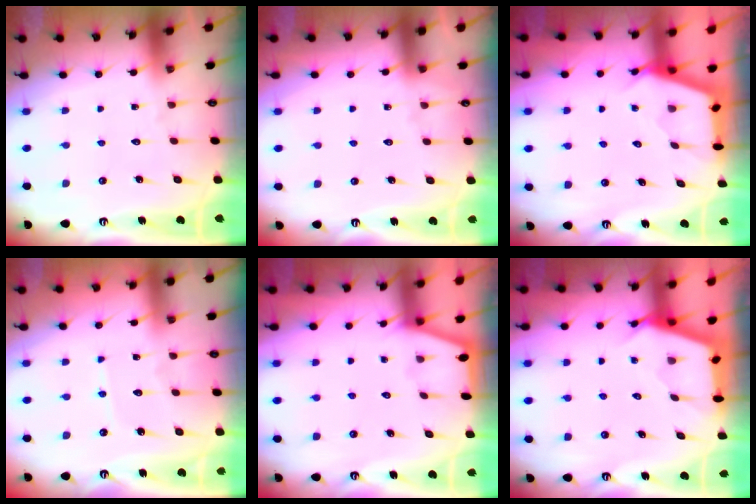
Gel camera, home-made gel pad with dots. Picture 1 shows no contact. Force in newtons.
{"total": 3.7, "press": 3.7, "slide": 0.6}
{"total": 3.0, "press": 3.0, "slide": 0.4}
{"total": 3.4, "press": 3.4, "slide": 0.5}
{"total": 1.1, "press": 1.1, "slide": 0.3}
{"total": 2.7, "press": 2.7, "slide": 0.3}